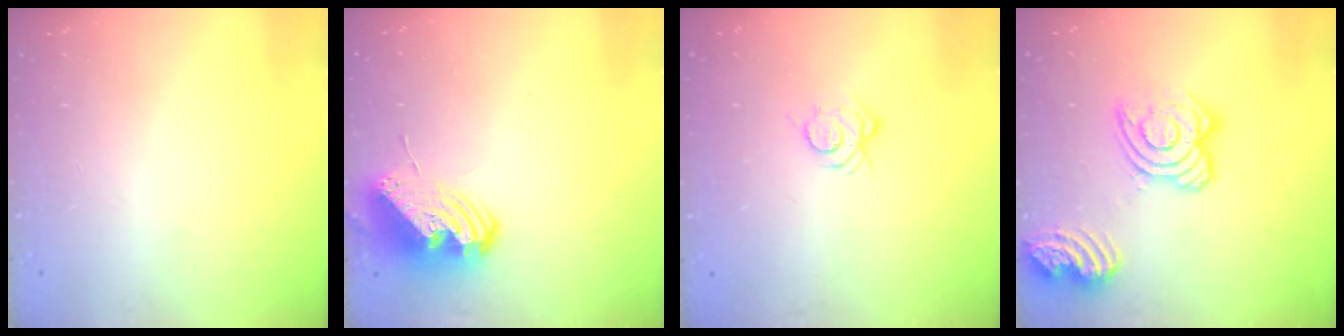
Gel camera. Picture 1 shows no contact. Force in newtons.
{"total": 11.6, "press": 11.4, "slide": 1.8}
{"total": 5.0, "press": 5.0, "slide": 0.2}
{"total": 17.6, "press": 17.6, "slide": 1.4}